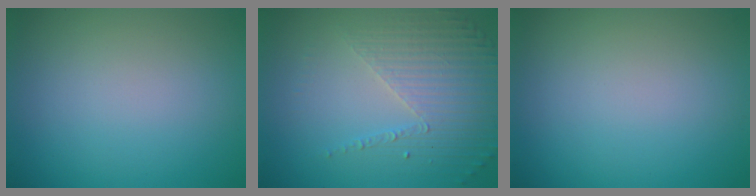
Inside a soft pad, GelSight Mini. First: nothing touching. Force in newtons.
{"total": 4.5, "press": 3.2, "slide": 3.2}
{"total": 0.0}